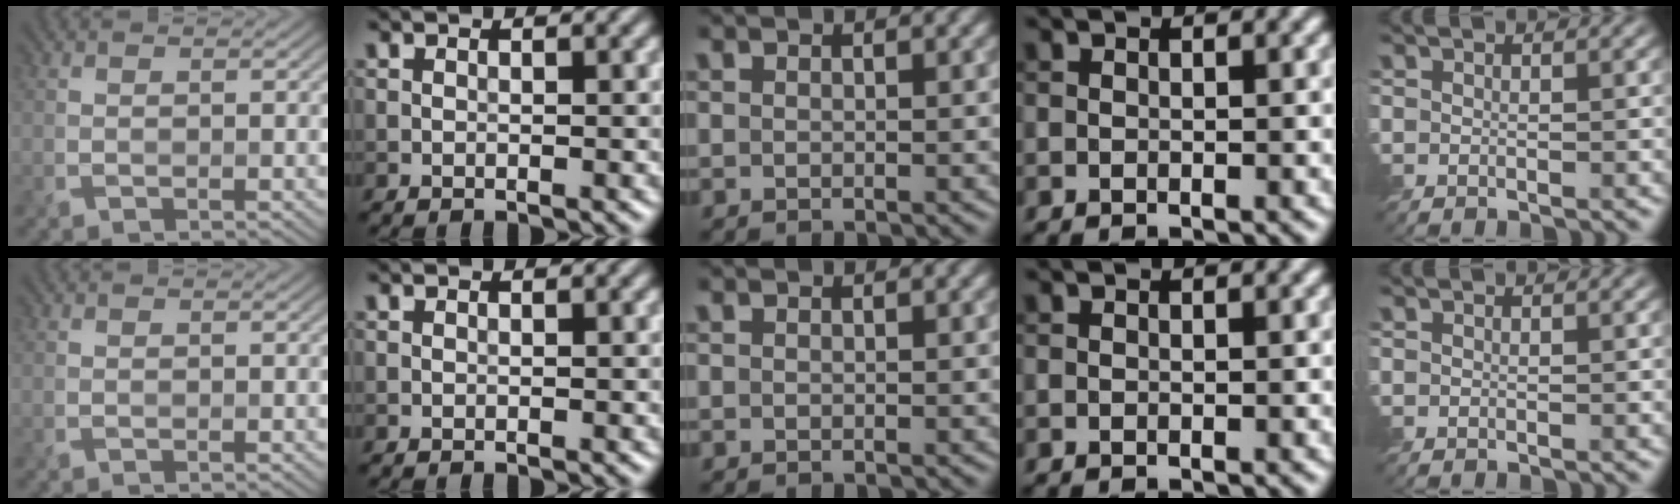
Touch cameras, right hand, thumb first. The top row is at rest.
{}